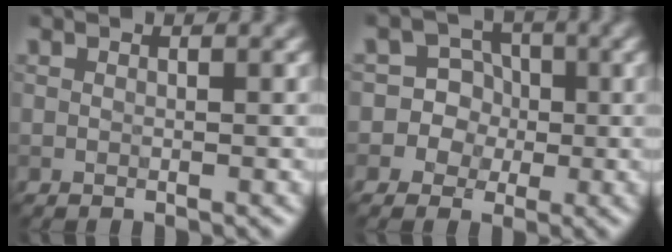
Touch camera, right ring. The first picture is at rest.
{"total": 6.5, "force": [-0.3, 6.4, 1.1], "torque": [-0.012, 0.034, -0.021]}